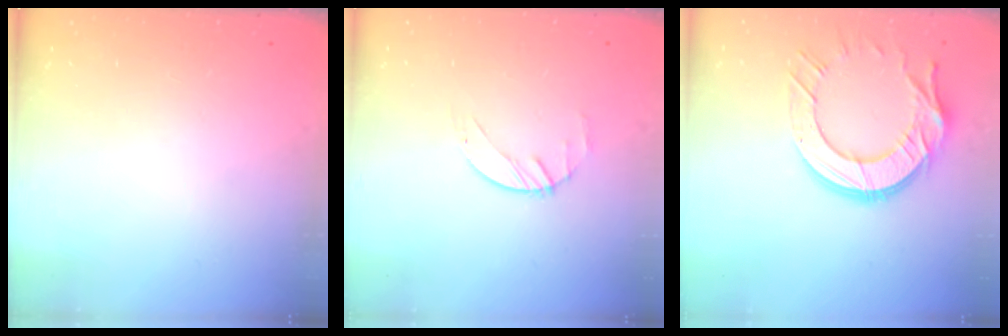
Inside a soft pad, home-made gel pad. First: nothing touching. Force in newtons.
{"total": 1.4, "press": 1.3, "slide": 0.2}
{"total": 14.7, "press": 14.6, "slide": 1.2}